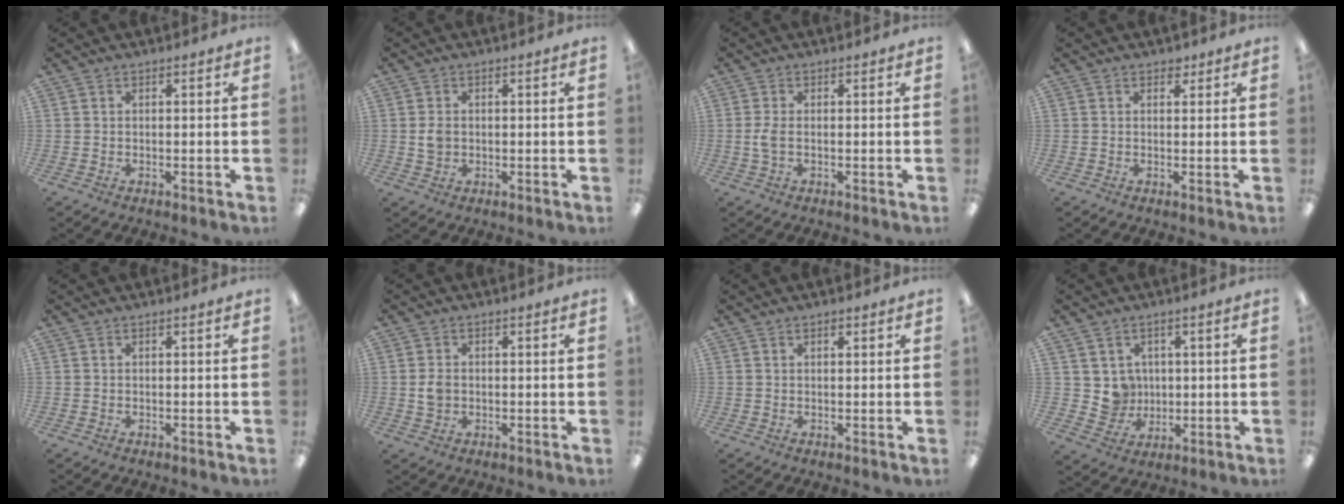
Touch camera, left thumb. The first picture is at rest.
{"total": 2.8, "force": [0.1, 2.2, 1.8], "torque": [-0.027, 0.002, 0.000]}
{"total": 3.3, "force": [-0.1, 1.5, 3.0], "torque": [-0.068, 0.001, -0.007]}
{"total": 1.8, "force": [1.3, 1.1, 0.6], "torque": [0.004, -0.005, 0.020]}
{"total": 0.0}
{"total": 3.0, "force": [-0.1, 2.3, 1.8], "torque": [-0.026, 0.003, -0.004]}
{"total": 1.0, "force": [0.7, 0.5, 0.6], "torque": [-0.012, 0.002, 0.014]}
{"total": 6.0, "force": [1.9, 5.7, 0.2], "torque": [-0.005, -0.013, 0.040]}